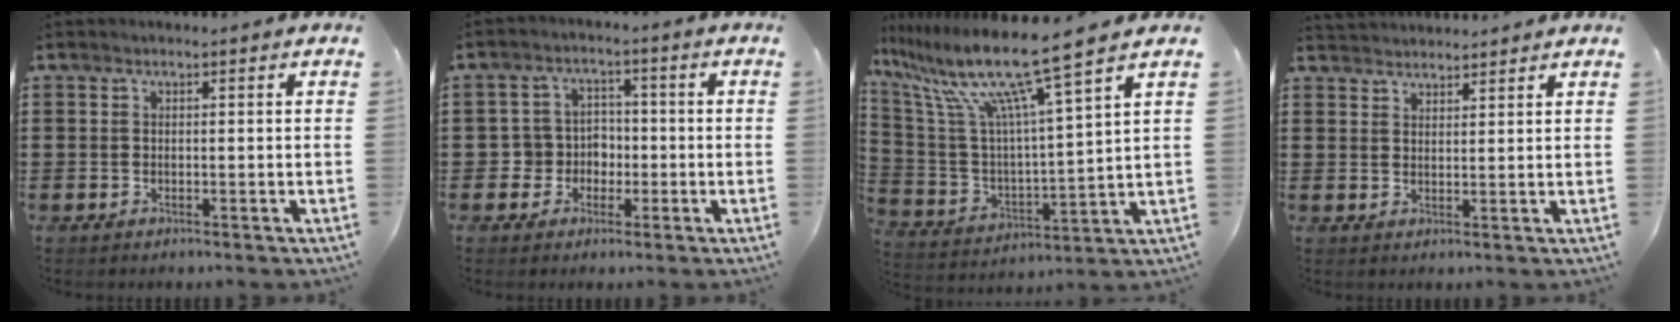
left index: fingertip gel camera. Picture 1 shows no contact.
{"total": 4.4, "force": [-1.2, 4.1, 1.1], "torque": [-0.036, 0.009, -0.025]}
{"total": 12.9, "force": [9.7, -0.4, 8.4], "torque": [-0.200, -0.068, 0.157]}
{"total": 2.3, "force": [2.3, 0.0, -0.5], "torque": [0.002, -0.004, 0.045]}